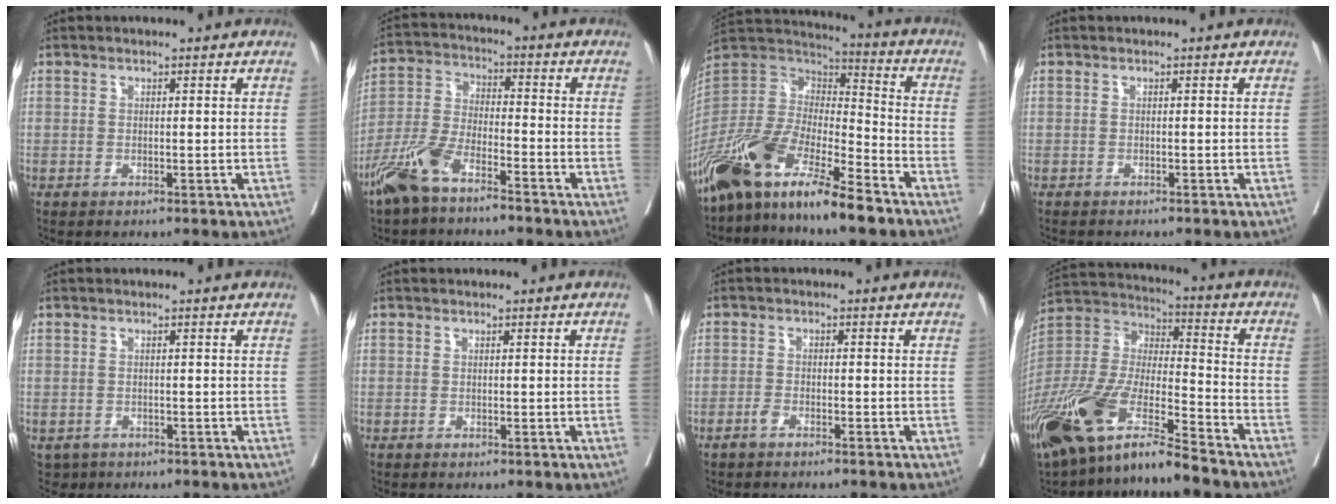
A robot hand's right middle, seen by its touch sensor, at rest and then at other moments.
{"total": 8.9, "force": [-6.5, 2.4, 5.5], "torque": [-0.129, -0.010, -0.134]}
{"total": 17.8, "force": [-12.8, 3.4, 11.9], "torque": [-0.240, -0.013, -0.242]}
{"total": 2.4, "force": [-2.2, 0.5, 0.8], "torque": [-0.017, -0.006, -0.030]}
{"total": 2.4, "force": [-1.5, 1.8, 0.2], "torque": [-0.003, 0.002, -0.024]}
{"total": 0.5, "force": [0.0, -0.2, 0.5], "torque": [-0.006, 0.000, 0.002]}
{"total": 1.6, "force": [-1.3, 0.4, 0.9], "torque": [-0.022, 0.000, -0.027]}
{"total": 20.2, "force": [-14.8, 3.4, 13.3], "torque": [-0.306, -0.037, -0.285]}